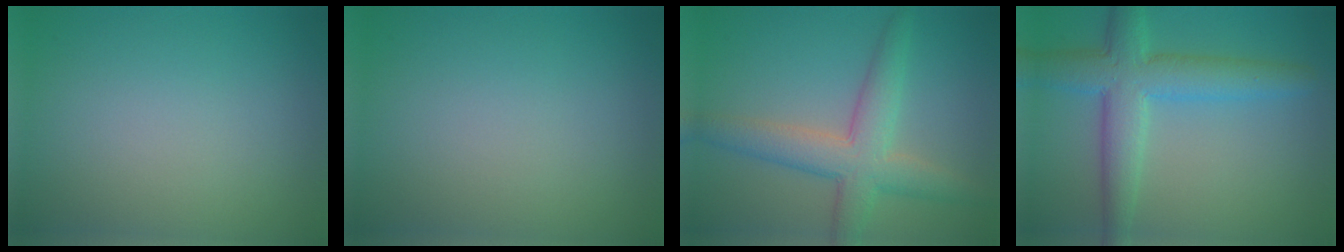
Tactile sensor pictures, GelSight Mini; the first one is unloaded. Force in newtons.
{"total": 0.0}
{"total": 5.3, "press": 5.3, "slide": 0.1}
{"total": 7.0, "press": 7.0, "slide": 0.2}